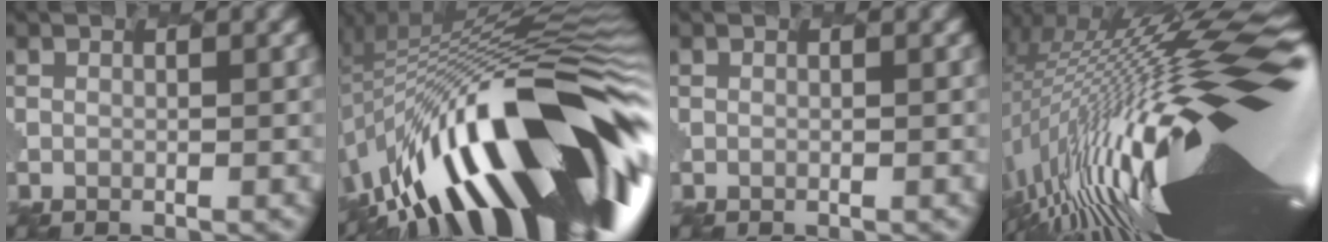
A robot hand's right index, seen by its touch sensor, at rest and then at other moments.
{"total": 17.6, "force": [-6.8, 6.5, 14.8], "torque": [-0.217, 0.013, -0.126]}
{"total": 0.0}
{"total": 19.5, "force": [2.0, 4.5, 18.8], "torque": [-0.327, 0.009, 0.019]}